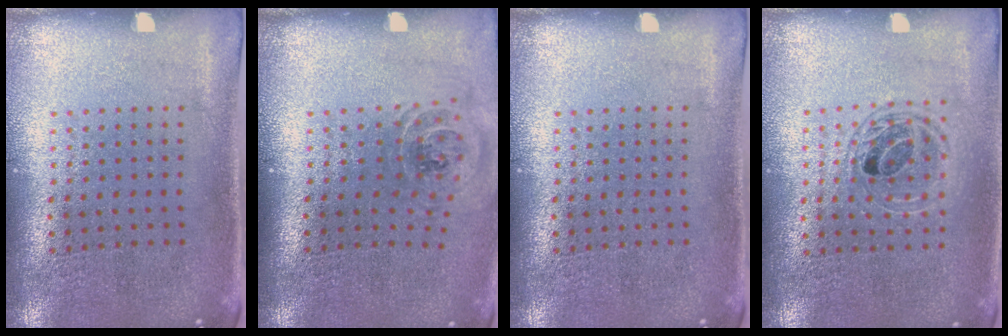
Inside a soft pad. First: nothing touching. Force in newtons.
{"total": 1.1, "press": 1.0, "slide": 0.2}
{"total": 0.0}
{"total": 1.4, "press": 1.2, "slide": 0.6}